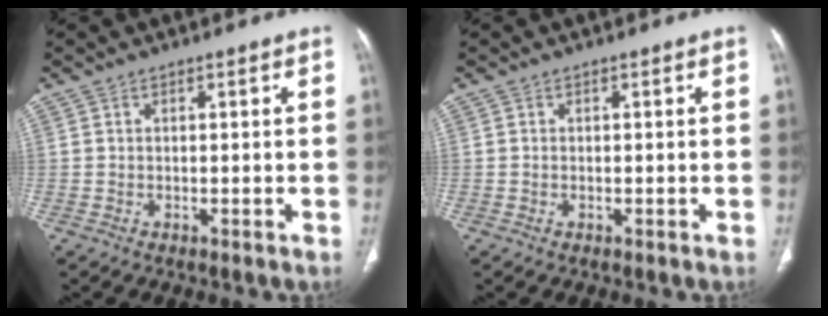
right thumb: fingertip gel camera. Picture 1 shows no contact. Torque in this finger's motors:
{"motor_torque": [0.37, 0.02, -0.37, 0.12, 0.04]}